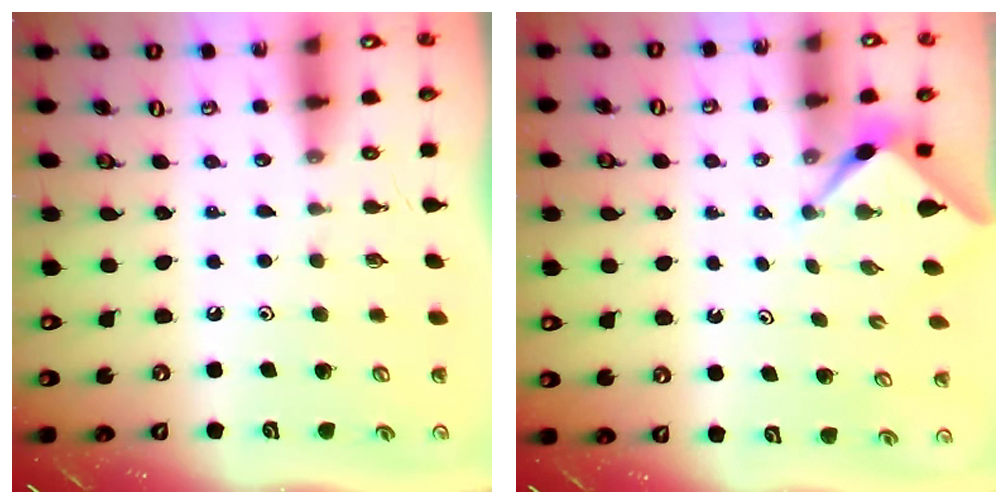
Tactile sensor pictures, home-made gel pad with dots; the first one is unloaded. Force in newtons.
{"total": 2.4, "press": 2.3, "slide": 0.3}